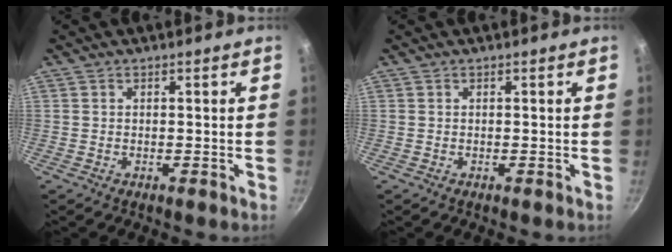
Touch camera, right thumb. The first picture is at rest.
{"total": 0.0}